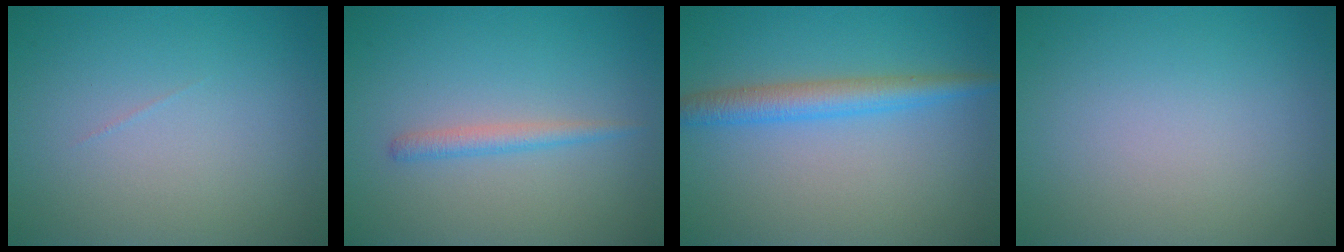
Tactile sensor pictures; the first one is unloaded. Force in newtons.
{"total": 1.5, "press": 1.5, "slide": 0.1}
{"total": 3.3, "press": 3.3, "slide": 0.1}
{"total": 0.0}